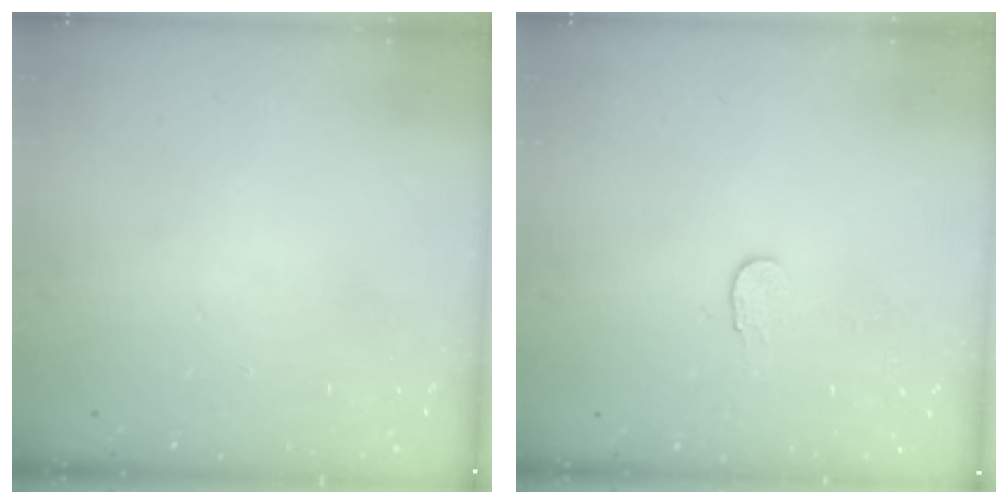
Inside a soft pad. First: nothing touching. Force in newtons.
{"total": 2.9, "press": 2.9, "slide": 0.3}